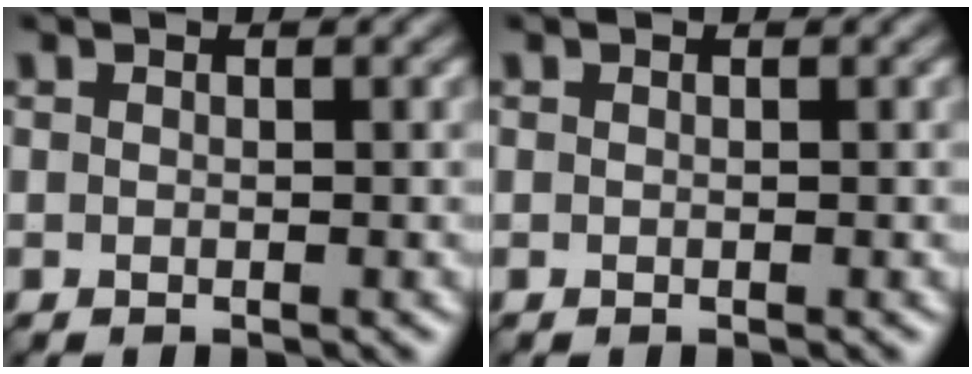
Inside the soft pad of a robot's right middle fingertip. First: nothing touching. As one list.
[{"total": 0.0}]